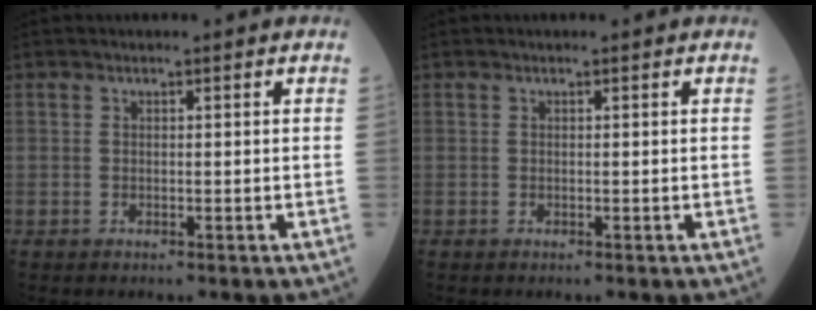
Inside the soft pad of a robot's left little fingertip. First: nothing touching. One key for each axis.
{"total": 0.0}